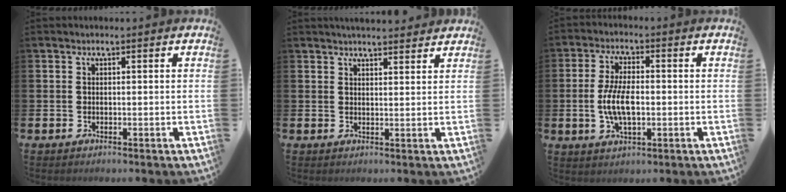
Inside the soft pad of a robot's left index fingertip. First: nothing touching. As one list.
[{"total": 3.2, "force": [3.2, 0.3, 0.2], "torque": [-0.006, -0.014, 0.058]}, {"total": 6.4, "force": [-0.5, 2.9, 5.7], "torque": [-0.119, -0.002, -0.015]}]